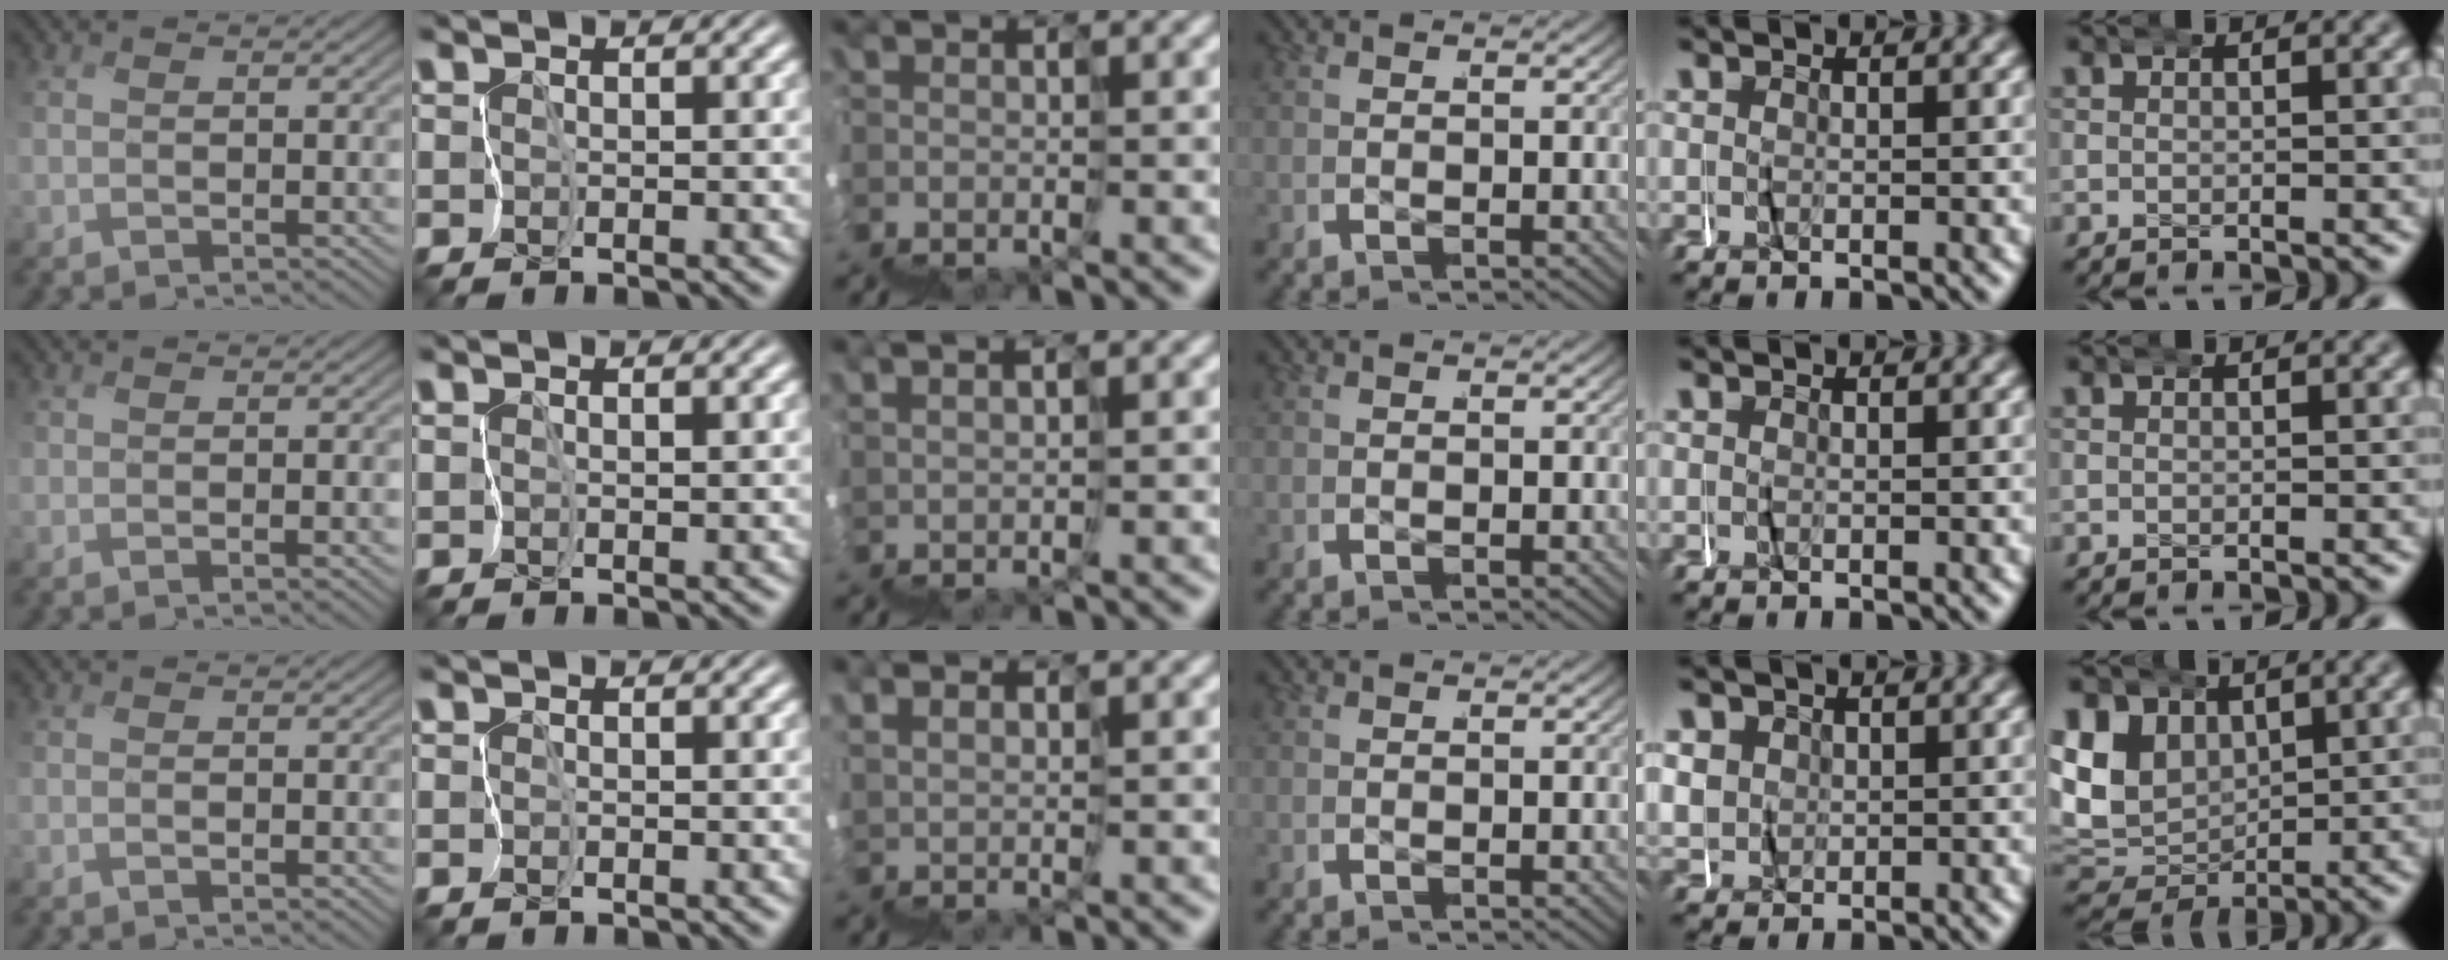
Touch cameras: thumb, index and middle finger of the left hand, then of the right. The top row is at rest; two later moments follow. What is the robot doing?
{"motion": "wrap", "object": "felt sheet"}